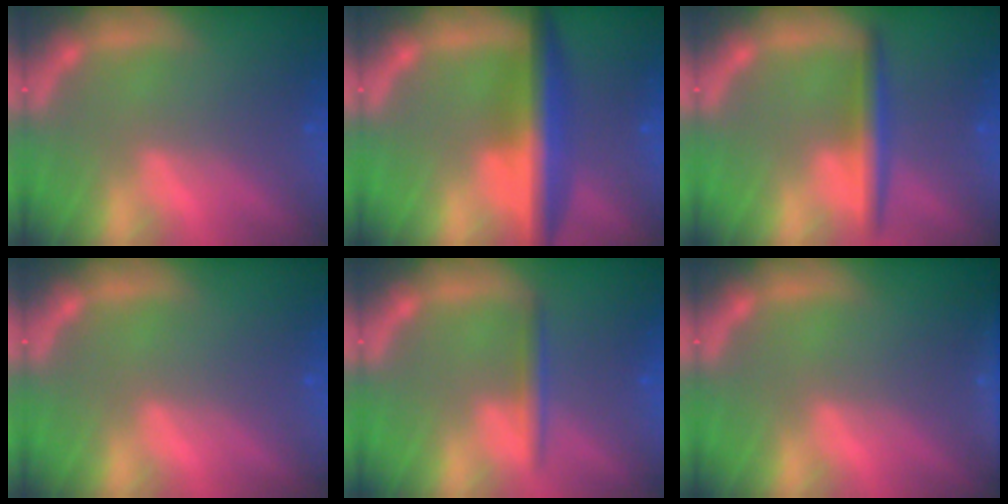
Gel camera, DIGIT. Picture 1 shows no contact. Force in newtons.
{"total": 7.0}
{"total": 3.5}
{"total": 0.0}
{"total": 1.9}
{"total": 2.4}